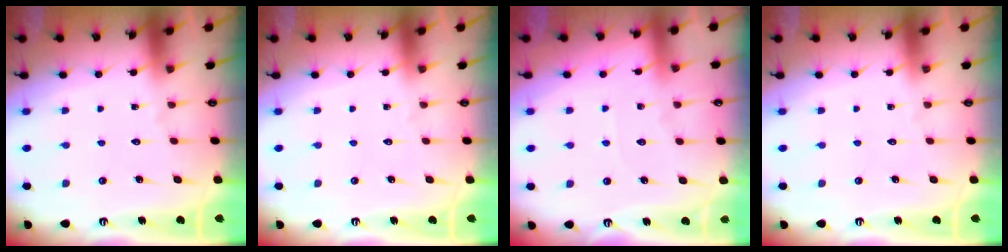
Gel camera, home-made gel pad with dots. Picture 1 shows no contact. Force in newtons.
{"total": 0.0}
{"total": 3.9, "press": 3.8, "slide": 0.5}
{"total": 0.0}